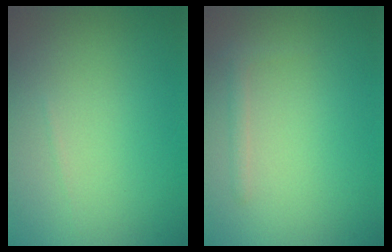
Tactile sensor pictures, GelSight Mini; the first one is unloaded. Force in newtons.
{"total": 0.8, "press": 0.8, "slide": 0.0}